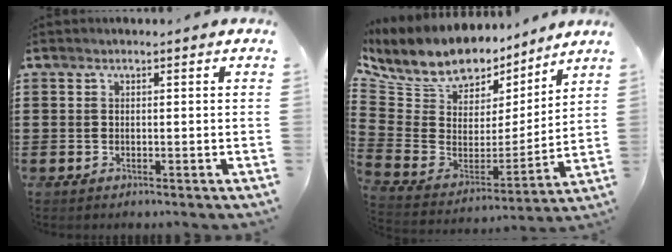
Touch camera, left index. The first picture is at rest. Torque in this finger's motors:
{"motor_torque": [-0.12, -0.20, -0.02, -0.21]}